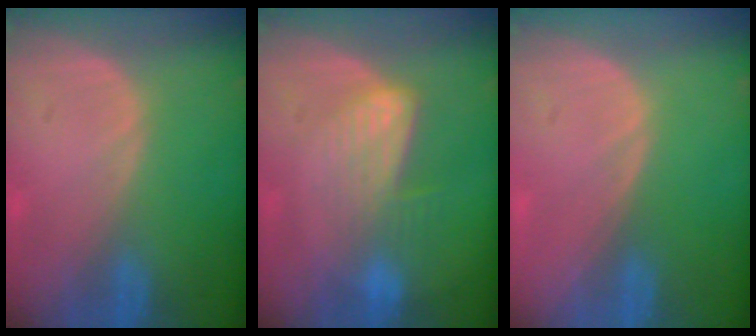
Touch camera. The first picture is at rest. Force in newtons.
{"total": 7.0, "press": 5.8, "slide": 3.8}
{"total": 0.0}